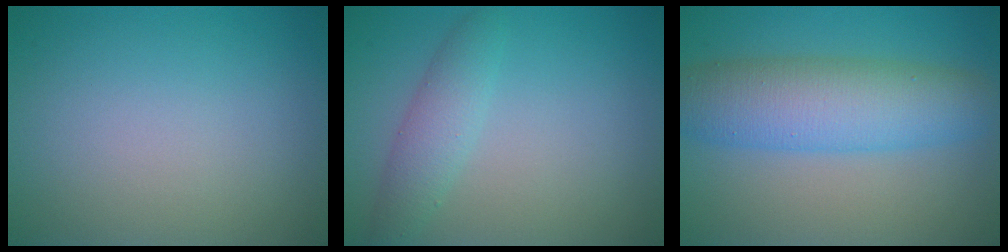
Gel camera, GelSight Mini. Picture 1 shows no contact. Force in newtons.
{"total": 2.6, "press": 2.6, "slide": 0.1}
{"total": 7.2, "press": 7.2, "slide": 0.2}